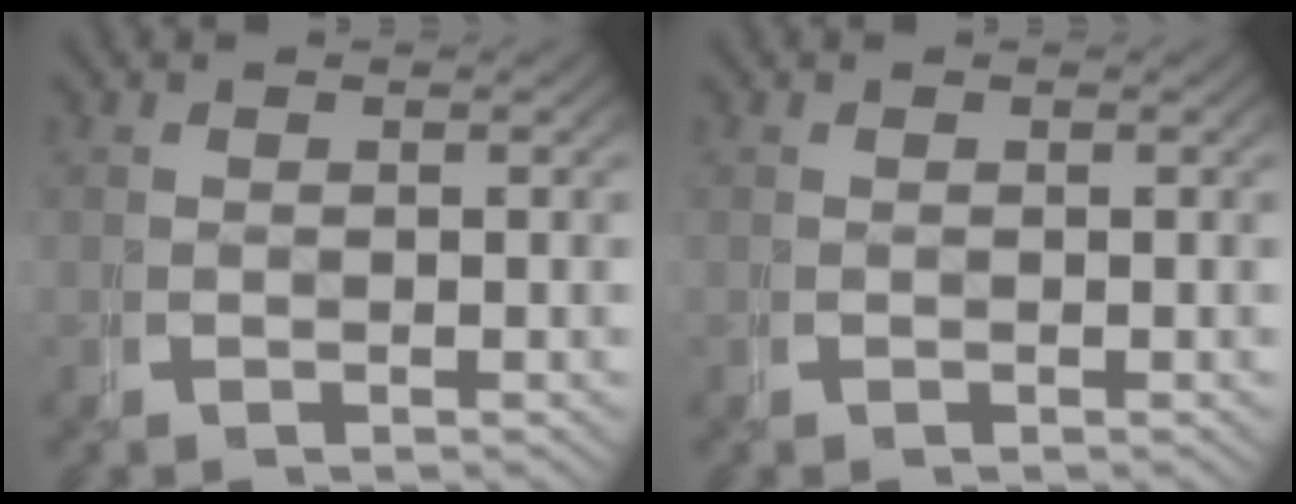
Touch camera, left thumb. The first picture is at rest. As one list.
[{"total": 0.0}]